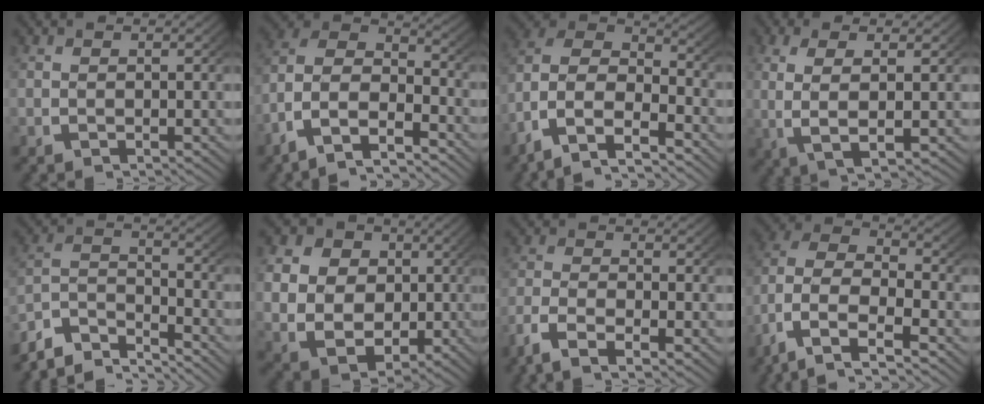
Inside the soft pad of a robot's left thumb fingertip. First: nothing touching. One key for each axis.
{"total": 11.4, "fx": -2.8, "fy": 8.5, "fz": 7.2, "tx": -0.170, "ty": -0.041, "tz": -0.052}
{"total": 12.8, "fx": -2.8, "fy": 9.6, "fz": 8.0, "tx": -0.194, "ty": -0.046, "tz": -0.048}
{"total": 6.3, "fx": 0.1, "fy": 2.6, "fz": 5.8, "tx": -0.127, "ty": -0.009, "tz": 0.013}
{"total": 7.9, "fx": -5.5, "fy": 4.2, "fz": 3.9, "tx": -0.076, "ty": -0.023, "tz": -0.095}
{"total": 13.4, "fx": -0.2, "fy": 10.9, "fz": 7.7, "tx": -0.174, "ty": -0.047, "tz": 0.008}
{"total": 4.3, "fx": -2.4, "fy": 1.7, "fz": 3.1, "tx": -0.069, "ty": -0.007, "tz": -0.046}
{"total": 11.8, "fx": -2.5, "fy": 8.2, "fz": 8.1, "tx": -0.194, "ty": -0.045, "tz": -0.033}